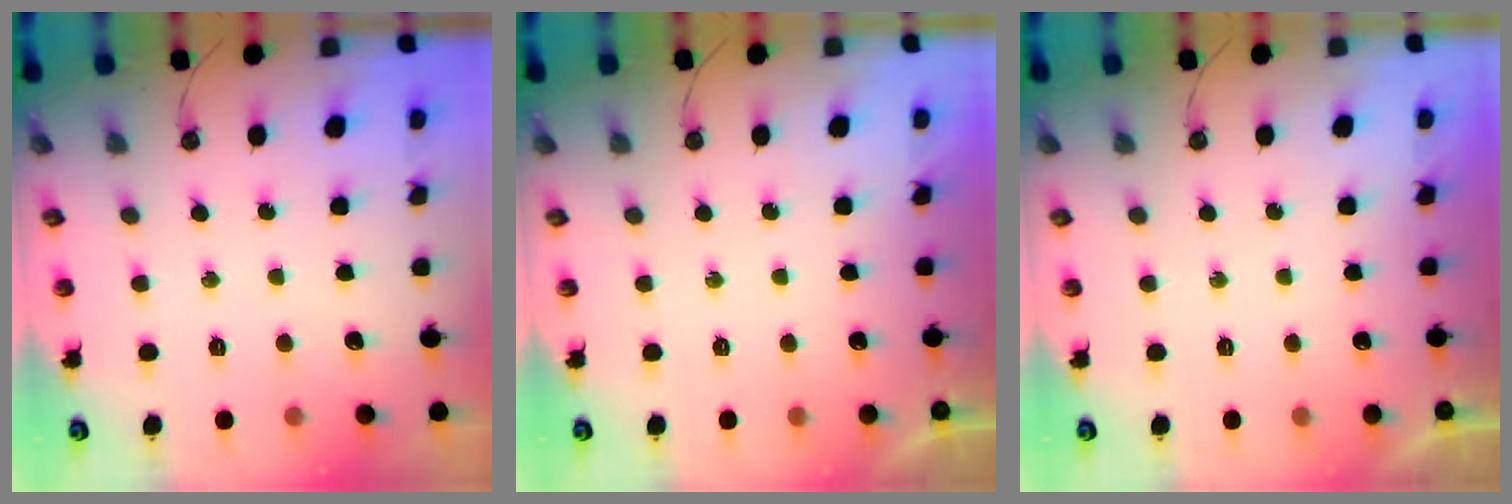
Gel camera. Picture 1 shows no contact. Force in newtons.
{"total": 0.0}
{"total": 0.0}